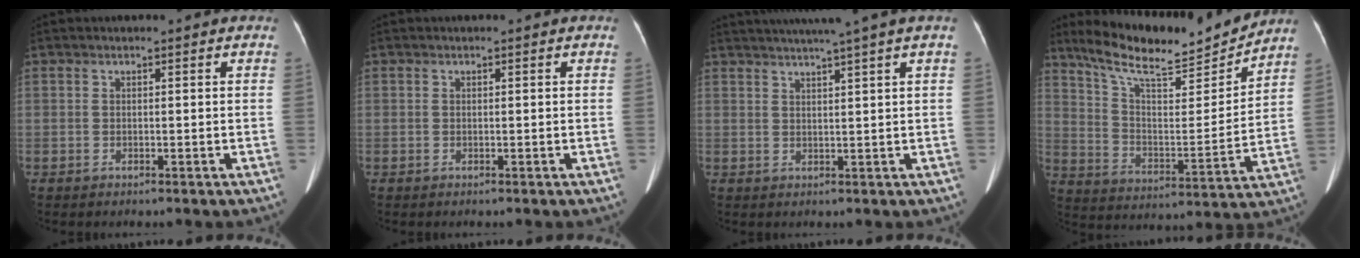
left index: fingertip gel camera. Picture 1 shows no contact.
{"total": 0.0}
{"total": 8.1, "force": [6.3, -1.8, 4.8], "torque": [-0.067, 0.017, 0.082]}
{"total": 17.6, "force": [15.7, 2.0, 7.6], "torque": [-0.137, -0.010, 0.256]}